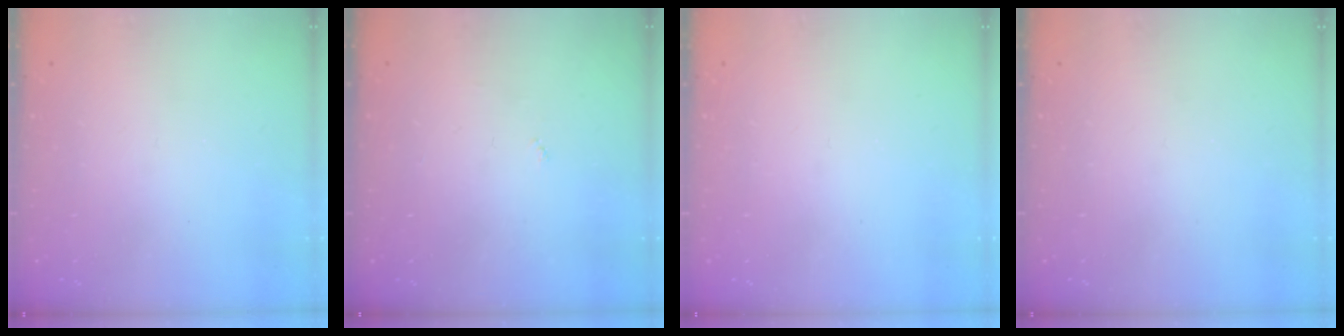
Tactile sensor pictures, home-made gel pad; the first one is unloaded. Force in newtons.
{"total": 2.7, "press": 2.7, "slide": 0.4}
{"total": 0.0}
{"total": 0.0}